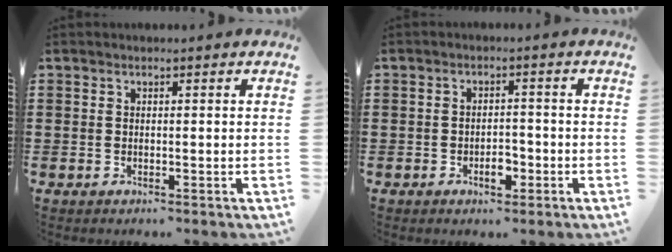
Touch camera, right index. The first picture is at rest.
{"total": 3.2, "force": [-1.5, 1.6, 2.3], "torque": [-0.041, 0.005, -0.028]}